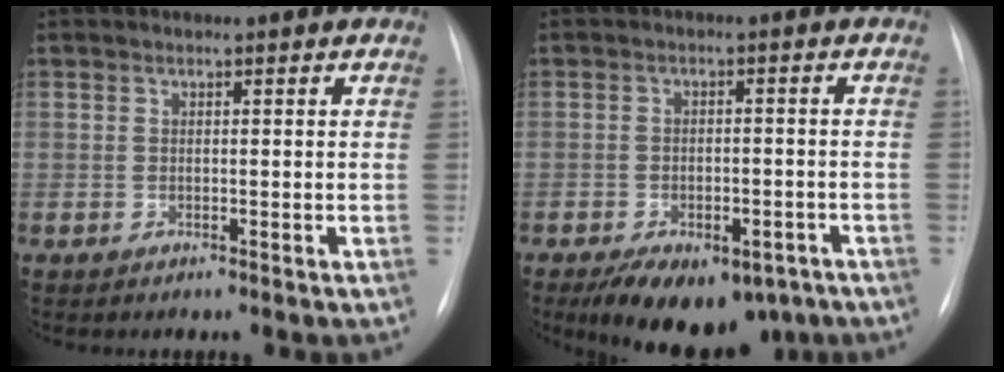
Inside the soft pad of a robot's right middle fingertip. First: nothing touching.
{"total": 13.3, "force": [-8.8, 7.1, 7.1], "torque": [-0.117, 0.002, -0.119]}